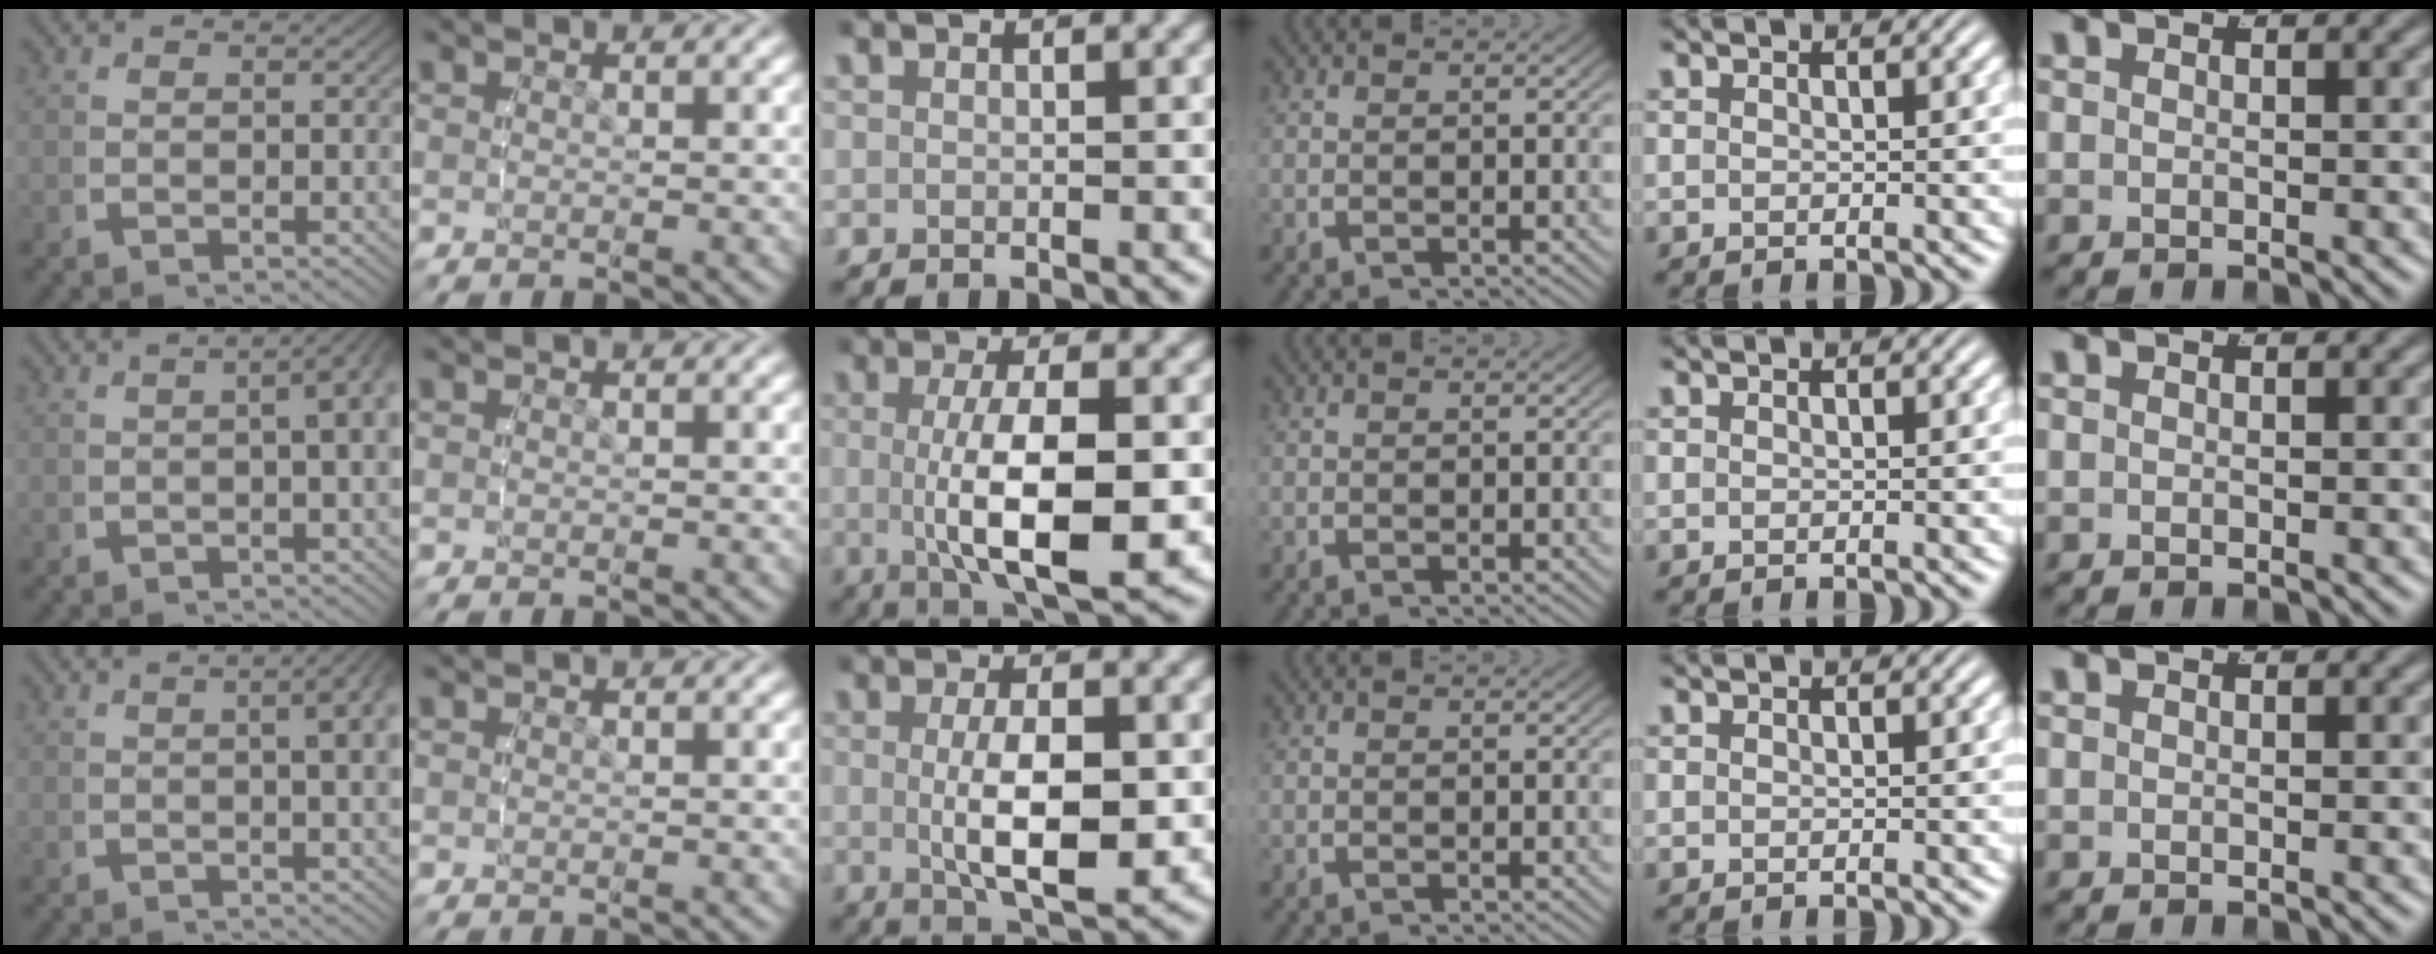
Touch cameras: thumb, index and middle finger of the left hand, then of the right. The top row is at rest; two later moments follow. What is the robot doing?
{"motion": "lift_and_place", "object": "cubes"}